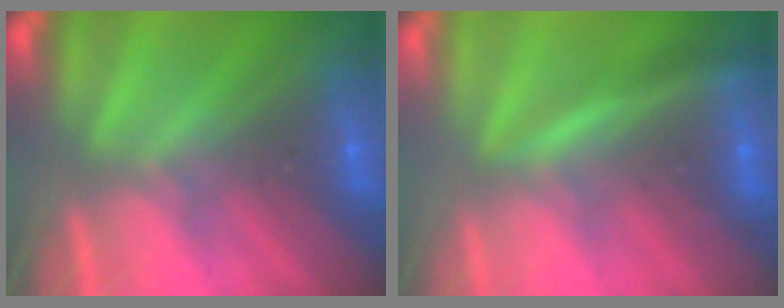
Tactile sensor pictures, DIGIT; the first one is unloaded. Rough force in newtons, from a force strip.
{"total": 2.8}